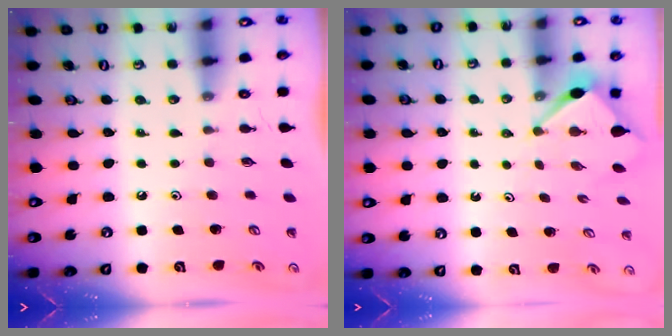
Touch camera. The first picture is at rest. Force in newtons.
{"total": 3.5, "press": 3.5, "slide": 0.3}